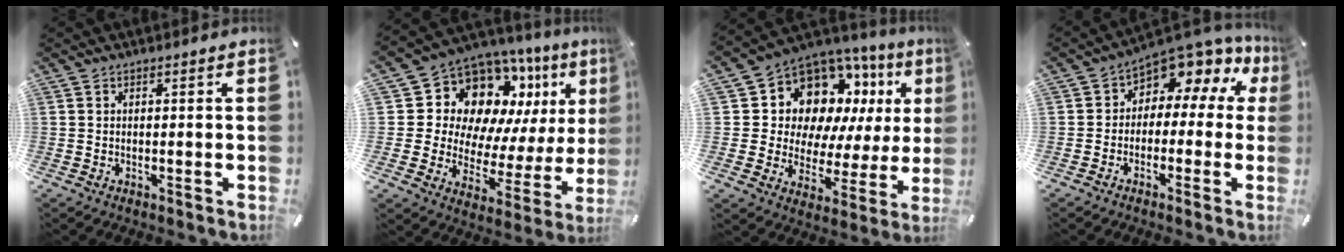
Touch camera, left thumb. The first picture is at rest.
{"total": 13.9, "force": [8.2, 9.8, 5.4], "torque": [-0.095, -0.088, 0.151]}
{"total": 12.7, "force": [7.0, 9.5, 4.6], "torque": [-0.084, -0.071, 0.133]}
{"total": 6.0, "force": [3.8, 3.7, 2.8], "torque": [-0.045, -0.051, 0.065]}